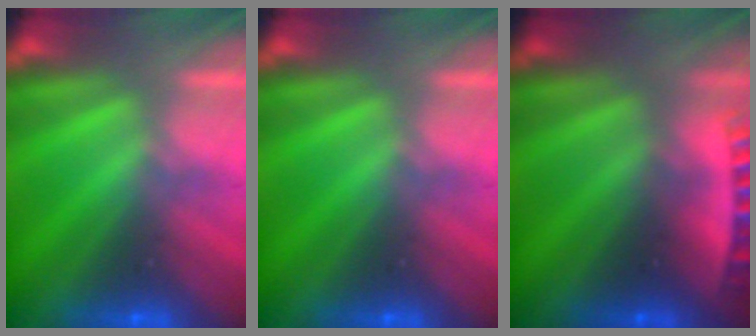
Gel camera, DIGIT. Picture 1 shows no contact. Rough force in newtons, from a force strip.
{"total": 0.0}
{"total": 2.7}